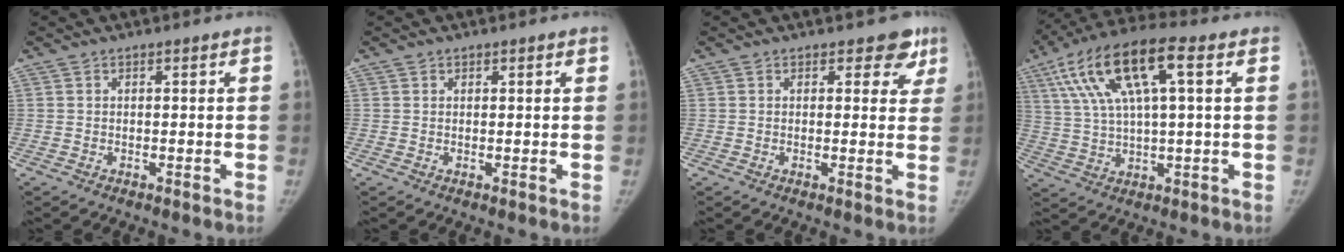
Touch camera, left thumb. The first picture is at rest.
{"total": 0.6, "force": [0.4, 0.4, 0.1], "torque": [0.003, -0.003, 0.003]}
{"total": 4.4, "force": [2.9, 2.8, 1.7], "torque": [0.022, -0.013, 0.022]}
{"total": 17.7, "force": [6.2, 5.5, 15.6], "torque": [-0.304, 0.019, 0.109]}